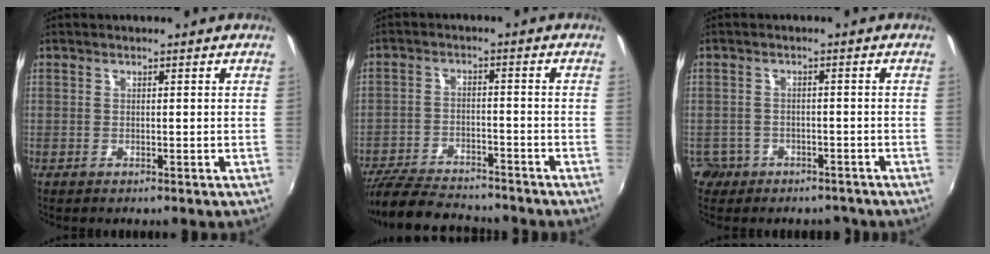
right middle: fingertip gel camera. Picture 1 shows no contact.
{"total": 14.4, "force": [-12.7, 3.6, 5.7], "torque": [-0.138, -0.015, -0.204]}
{"total": 6.2, "force": [-3.6, 4.8, 1.2], "torque": [-0.040, 0.010, -0.048]}